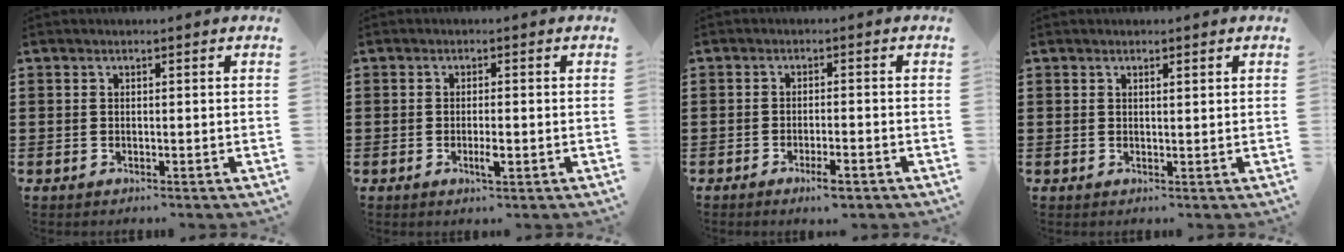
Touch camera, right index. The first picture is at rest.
{"total": 2.4, "force": [-0.9, 0.6, 2.2], "torque": [-0.043, -0.001, -0.018]}
{"total": 2.7, "force": [-1.9, 0.3, 1.8], "torque": [-0.031, 0.003, -0.034]}
{"total": 0.7, "force": [0.4, 0.1, 0.5], "torque": [-0.011, 0.000, 0.008]}